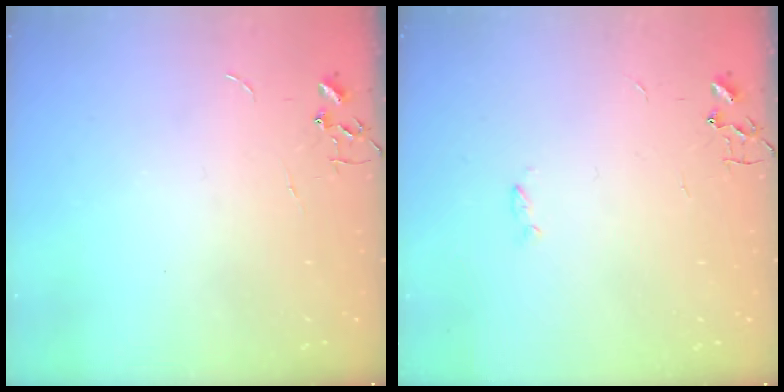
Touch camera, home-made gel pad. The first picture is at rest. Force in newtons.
{"total": 1.8, "press": 1.7, "slide": 0.4}